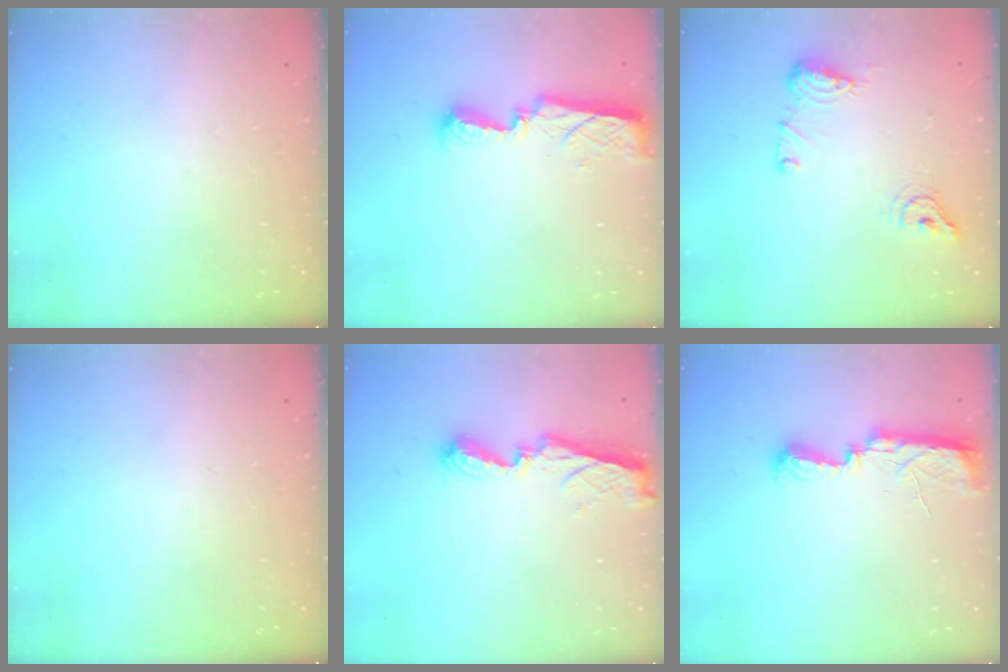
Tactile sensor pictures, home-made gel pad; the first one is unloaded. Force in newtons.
{"total": 8.2, "press": 8.2, "slide": 0.4}
{"total": 8.9, "press": 8.7, "slide": 1.7}
{"total": 0.0}
{"total": 8.5, "press": 8.5, "slide": 0.8}
{"total": 8.5, "press": 8.3, "slide": 2.0}